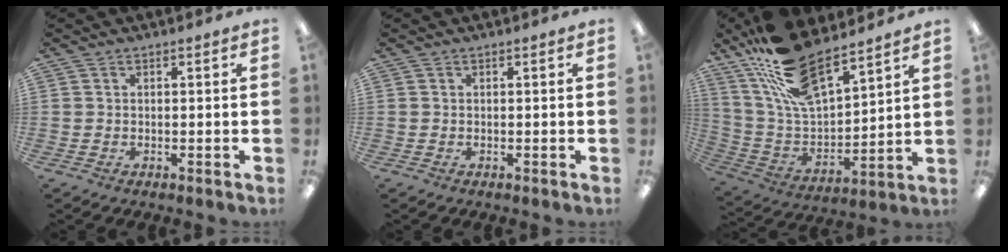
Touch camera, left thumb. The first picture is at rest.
{"total": 0.0}
{"total": 20.6, "force": [15.8, 7.8, 10.8], "torque": [-0.219, -0.084, 0.287]}